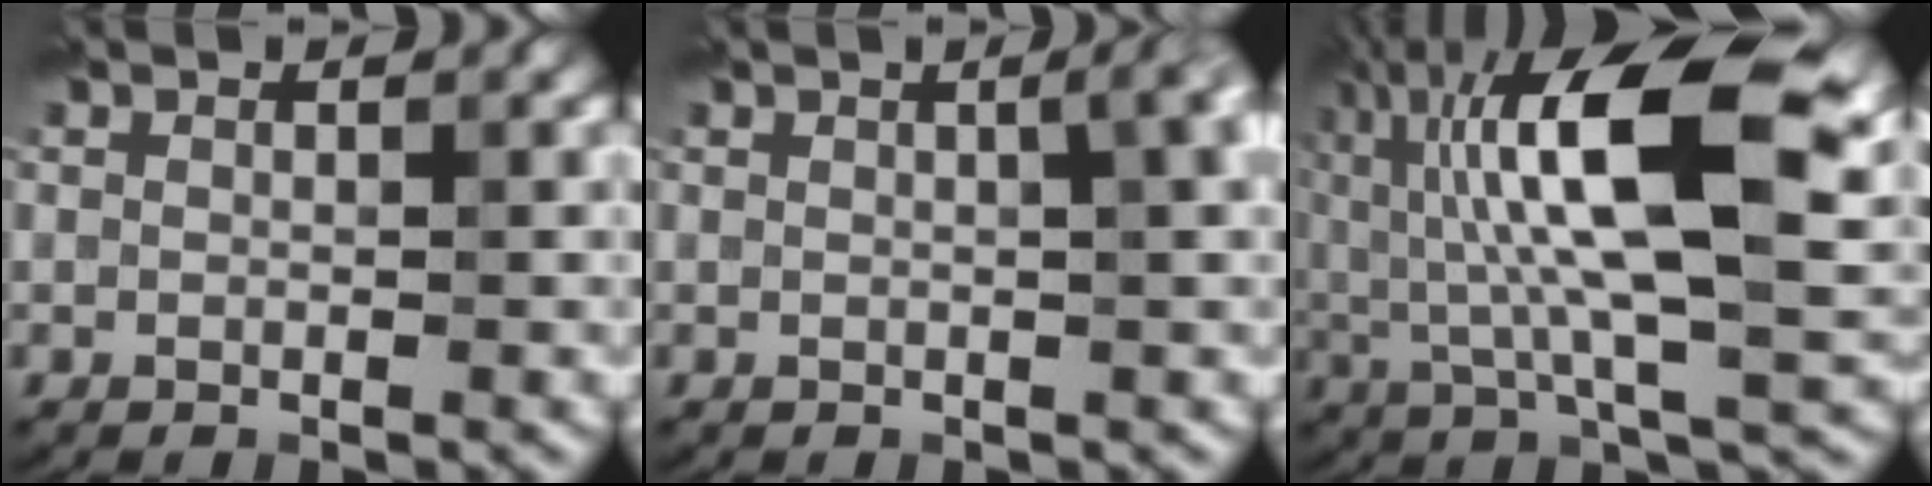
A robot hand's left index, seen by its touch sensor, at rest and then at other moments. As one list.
[{"total": 5.4, "force": [1.5, 2.5, 4.6], "torque": [-0.020, 0.037, -0.003]}, {"total": 15.5, "force": [3.6, 5.6, 14.0], "torque": [-0.248, 0.011, 0.049]}]